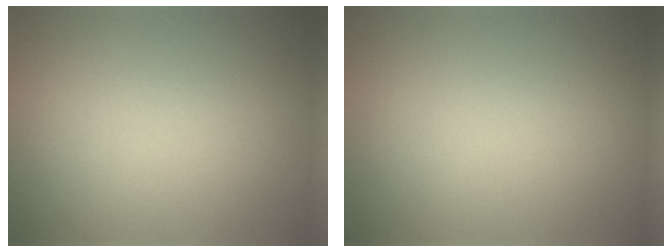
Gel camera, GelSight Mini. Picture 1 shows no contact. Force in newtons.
{"total": 0.0}